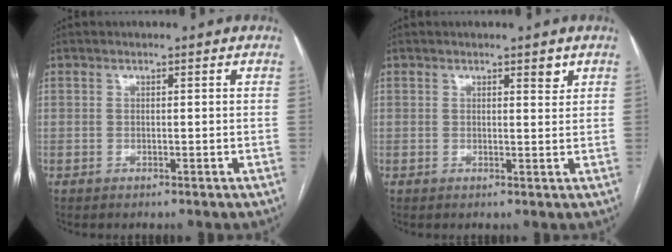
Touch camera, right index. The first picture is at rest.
{"total": 1.5, "force": [1.0, 0.4, 1.0], "torque": [-0.015, -0.006, 0.013]}